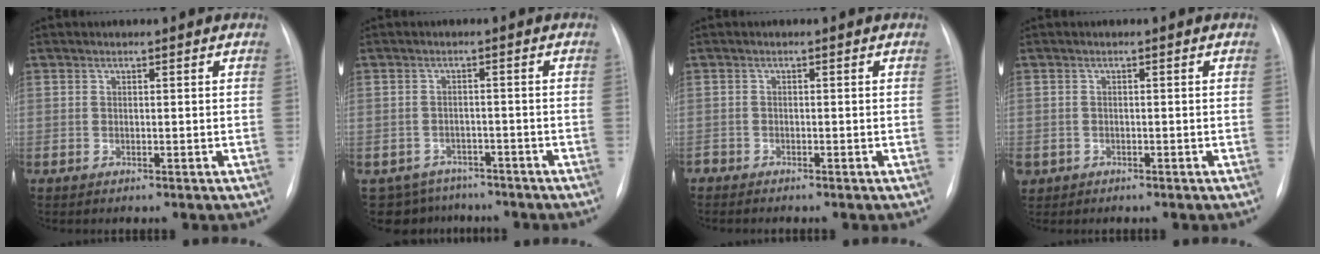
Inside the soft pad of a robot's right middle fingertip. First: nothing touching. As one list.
[{"total": 6.7, "force": [-5.6, 3.8, 0.0], "torque": [0.001, 0.016, -0.070]}, {"total": 1.6, "force": [-1.5, 0.5, 0.2], "torque": [-0.004, -0.002, -0.024]}, {"total": 2.7, "force": [-1.5, 2.2, 0.5], "torque": [-0.012, 0.000, -0.023]}]